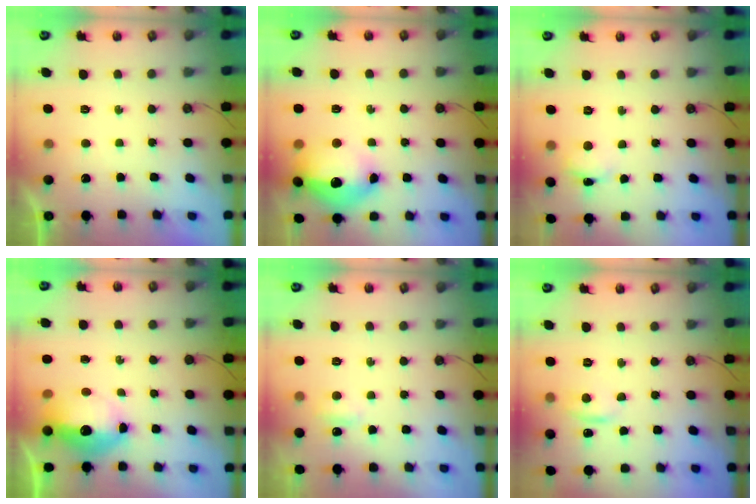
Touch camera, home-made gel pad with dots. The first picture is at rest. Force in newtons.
{"total": 20.5, "press": 18.0, "slide": 9.9}
{"total": 3.1, "press": 3.1, "slide": 0.1}
{"total": 14.5, "press": 12.7, "slide": 6.9}
{"total": 4.3, "press": 4.3, "slide": 0.7}
{"total": 4.7, "press": 4.6, "slide": 0.6}